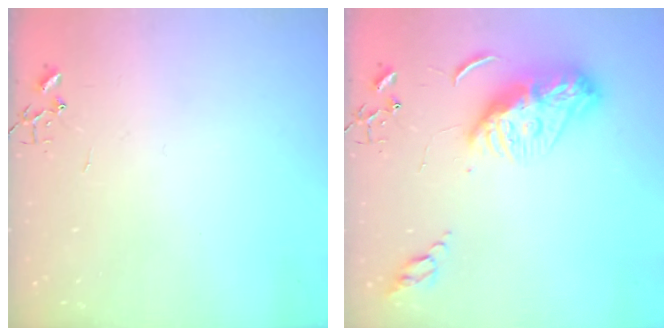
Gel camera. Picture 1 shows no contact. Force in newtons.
{"total": 12.6, "press": 12.5, "slide": 1.1}